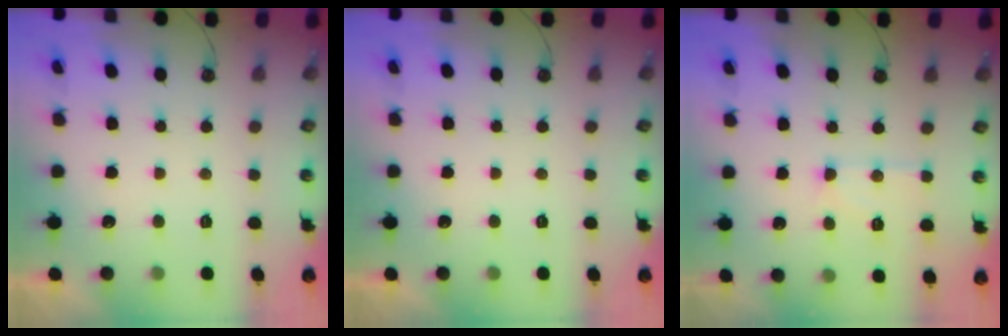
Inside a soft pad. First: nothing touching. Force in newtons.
{"total": 0.0}
{"total": 8.9, "press": 8.9, "slide": 0.8}